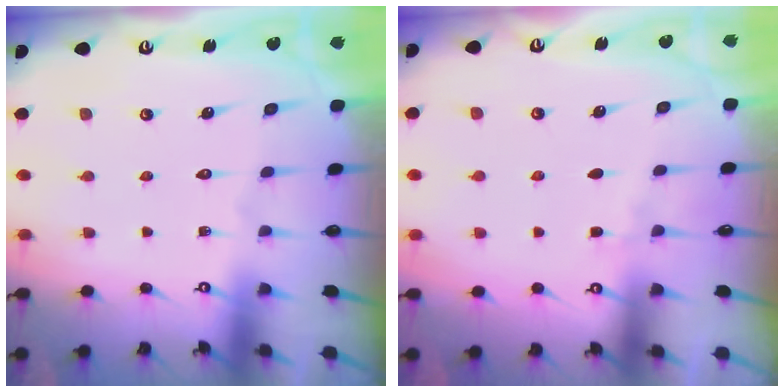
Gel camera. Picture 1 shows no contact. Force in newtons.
{"total": 2.8, "press": 2.8, "slide": 0.5}